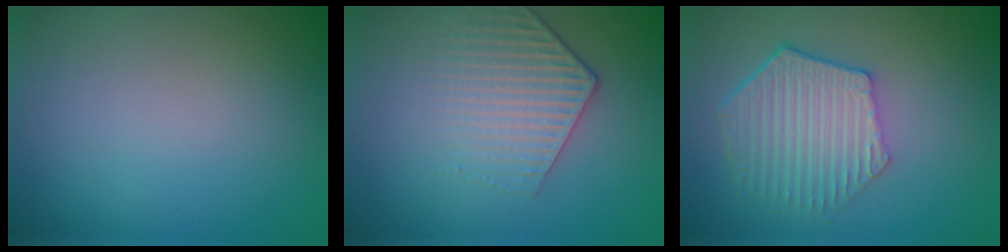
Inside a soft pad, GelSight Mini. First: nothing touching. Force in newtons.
{"total": 3.5, "press": 2.9, "slide": 2.0}
{"total": 5.8, "press": 4.4, "slide": 3.7}